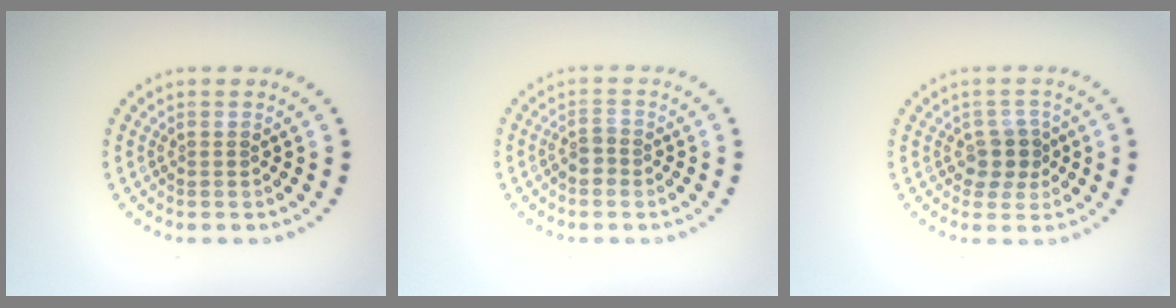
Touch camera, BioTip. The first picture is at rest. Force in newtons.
{"total": 1.6, "press": 1.3, "slide": 0.9}
{"total": 2.5, "press": 2.1, "slide": 1.4}